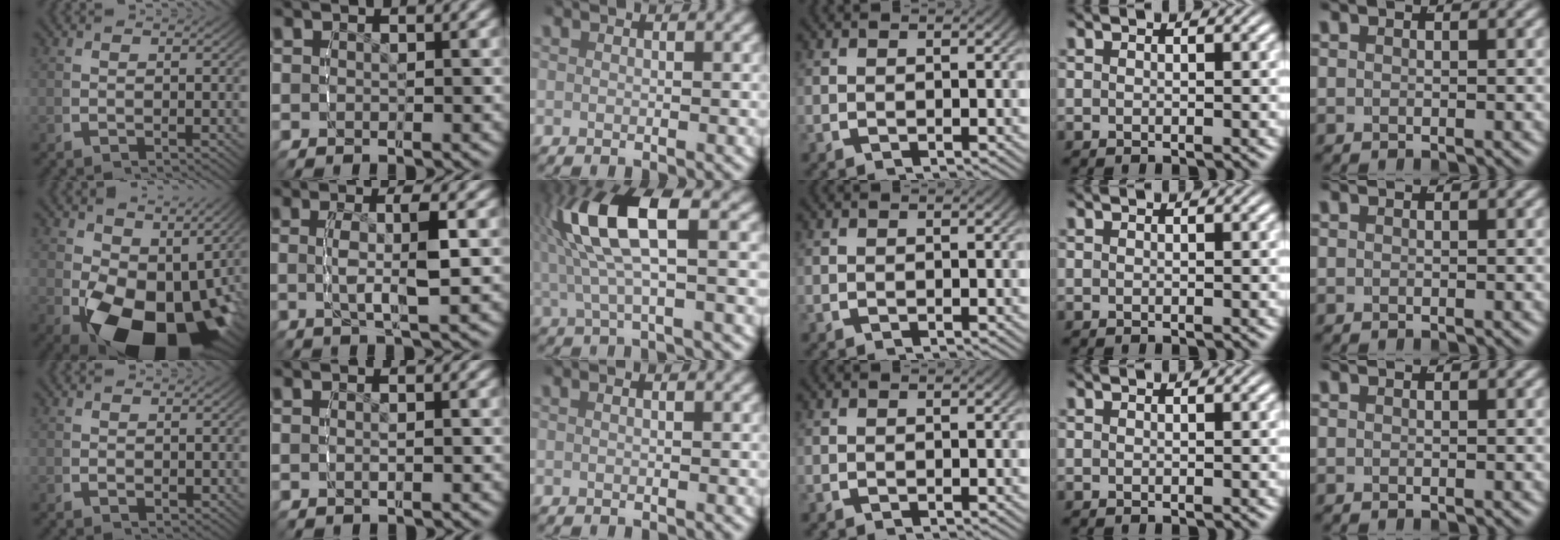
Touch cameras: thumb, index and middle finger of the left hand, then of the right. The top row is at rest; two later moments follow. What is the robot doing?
{"motion": "lift_and_place", "object": "legos"}